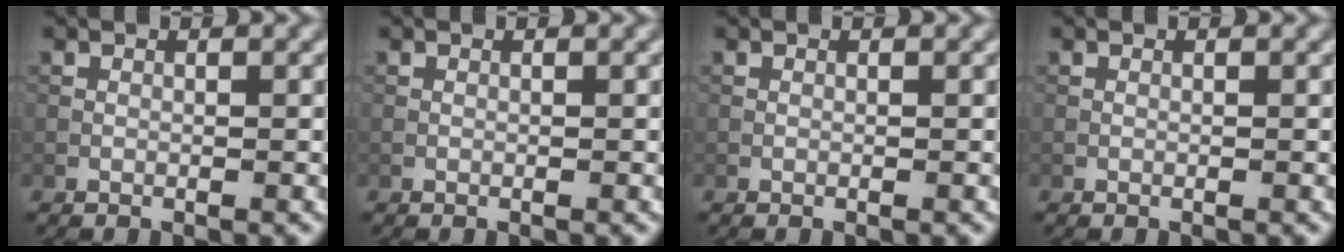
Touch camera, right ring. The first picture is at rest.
{"total": 0.0}
{"total": 0.0}
{"total": 0.0}